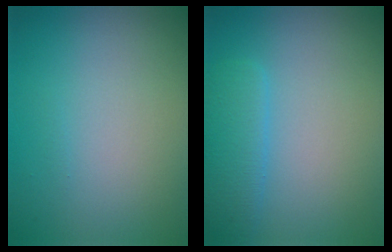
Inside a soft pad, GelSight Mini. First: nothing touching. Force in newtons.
{"total": 2.5, "press": 2.5, "slide": 0.1}